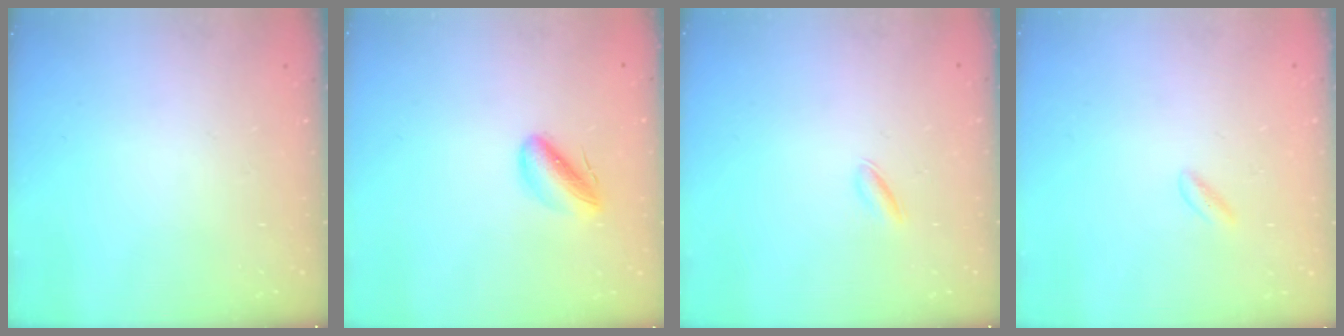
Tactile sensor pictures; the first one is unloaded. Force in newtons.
{"total": 6.6, "press": 6.4, "slide": 1.7}
{"total": 2.1, "press": 2.1, "slide": 0.6}
{"total": 1.3, "press": 1.0, "slide": 0.7}